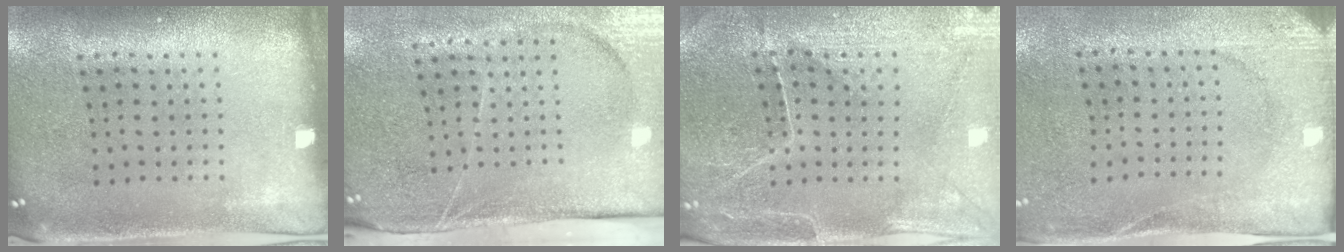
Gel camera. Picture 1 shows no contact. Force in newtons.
{"total": 4.2, "press": 3.4, "slide": 2.4}
{"total": 1.1, "press": 1.0, "slide": 0.4}
{"total": 2.6, "press": 2.2, "slide": 1.4}